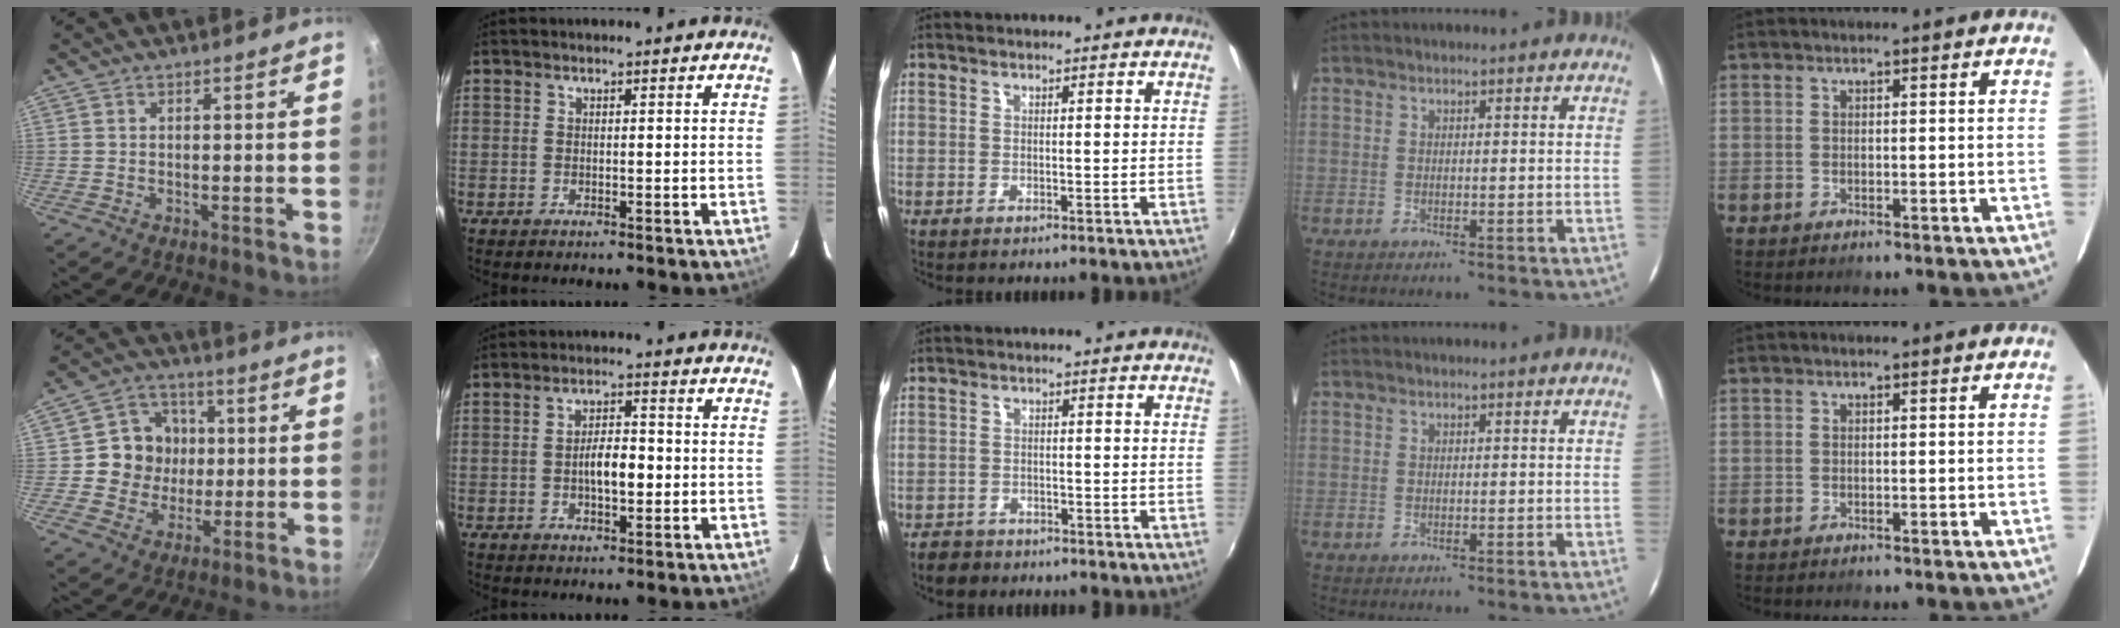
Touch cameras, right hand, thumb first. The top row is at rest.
{"thumb": {"total": 10.6, "force": [0.6, 9.9, 3.7], "torque": [-0.018, 0.010, 0.001]}, "index": {"total": 5.5, "force": [-0.8, 2.3, 5.0], "torque": [-0.088, 0.005, -0.010]}, "middle": {"total": 3.2, "force": [-2.5, 1.9, 0.7], "torque": [-0.026, -0.002, -0.044]}}